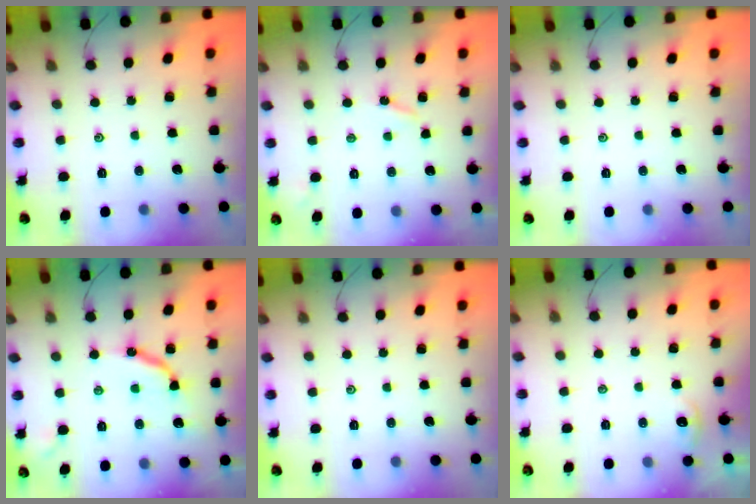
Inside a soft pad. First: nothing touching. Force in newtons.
{"total": 3.0, "press": 2.9, "slide": 0.6}
{"total": 0.0}
{"total": 8.9, "press": 8.9, "slide": 0.7}
{"total": 0.0}
{"total": 0.0}